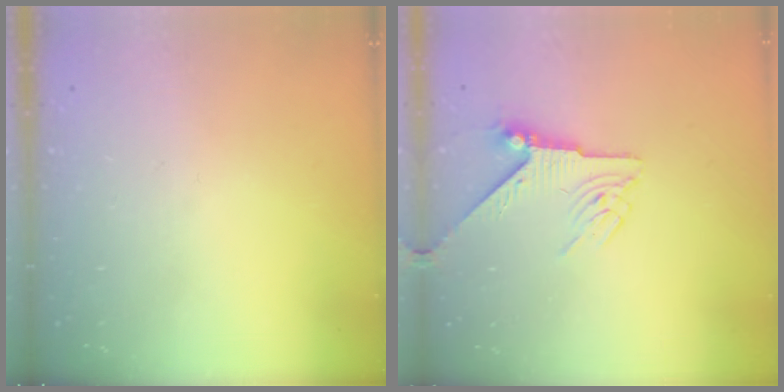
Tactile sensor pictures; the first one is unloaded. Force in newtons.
{"total": 6.0, "press": 6.0, "slide": 0.7}